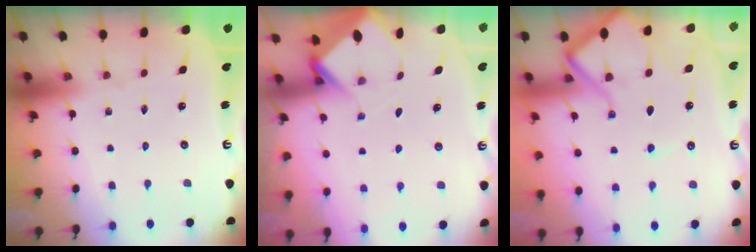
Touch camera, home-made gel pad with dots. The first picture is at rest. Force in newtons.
{"total": 3.0, "press": 3.0, "slide": 0.2}
{"total": 11.0, "press": 10.9, "slide": 1.5}